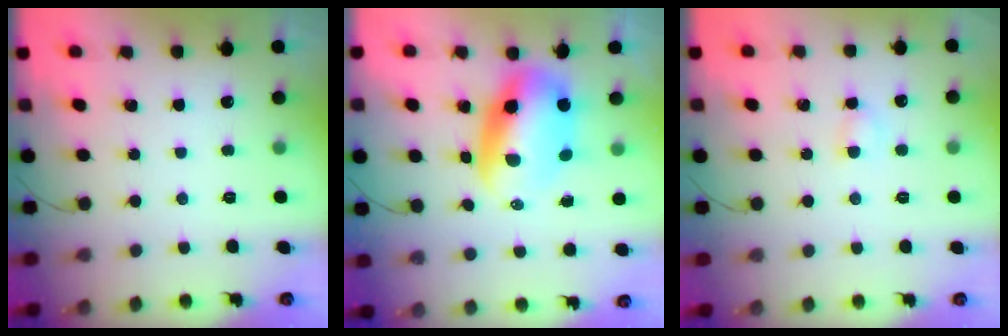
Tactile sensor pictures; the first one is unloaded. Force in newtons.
{"total": 11.0, "press": 10.6, "slide": 2.8}
{"total": 3.0, "press": 2.8, "slide": 1.0}